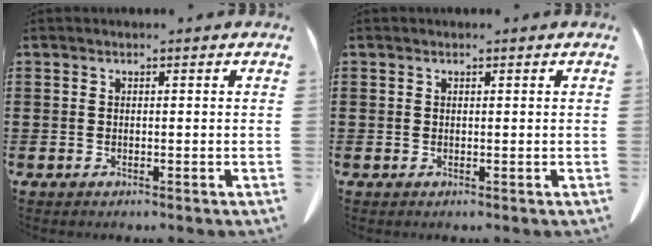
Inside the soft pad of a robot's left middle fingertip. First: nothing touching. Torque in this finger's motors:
{"motor_torque": [-0.10, 0.08, -0.01, -0.01]}